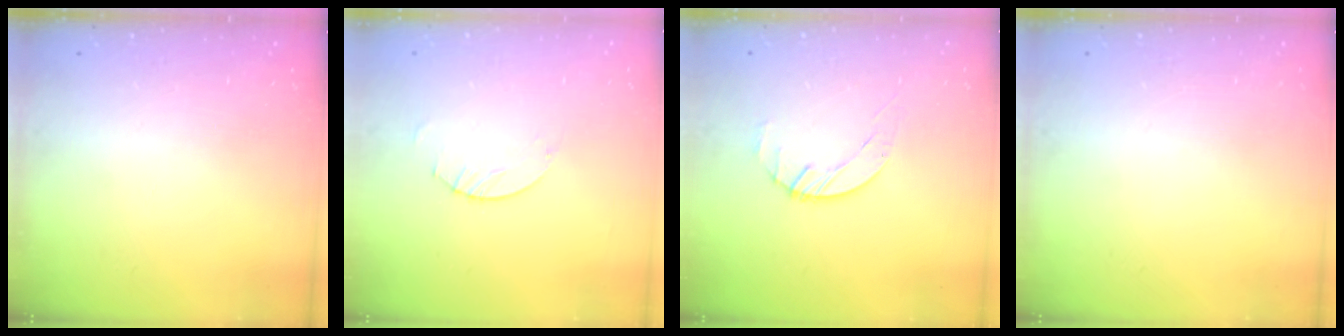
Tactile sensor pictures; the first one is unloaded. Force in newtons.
{"total": 2.0, "press": 2.0, "slide": 0.2}
{"total": 1.4, "press": 1.4, "slide": 0.2}
{"total": 0.0}